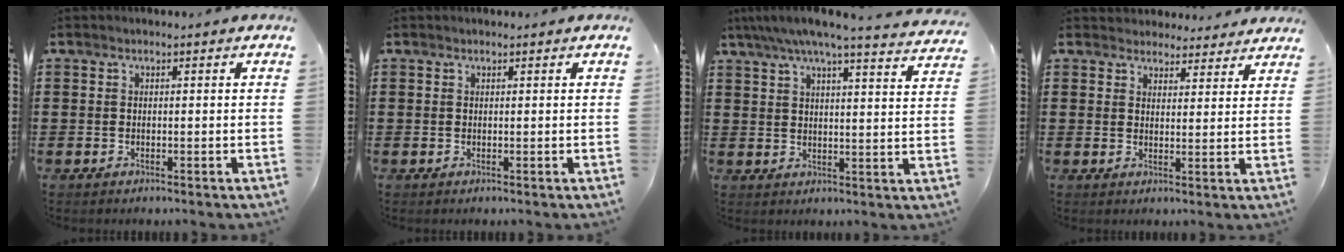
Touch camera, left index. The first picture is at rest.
{"total": 0.0}
{"total": 5.7, "force": [4.9, -0.4, 2.9], "torque": [-0.075, -0.028, 0.081]}
{"total": 3.5, "force": [3.4, 1.0, -0.1], "torque": [-0.011, -0.010, 0.065]}